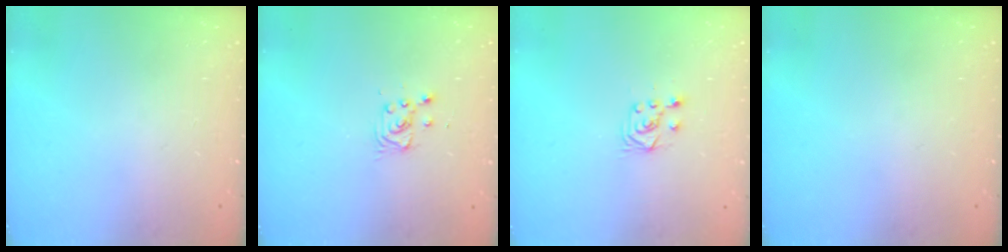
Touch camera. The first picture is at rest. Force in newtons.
{"total": 3.3, "press": 3.3, "slide": 0.4}
{"total": 6.3, "press": 6.3, "slide": 0.7}
{"total": 0.0}